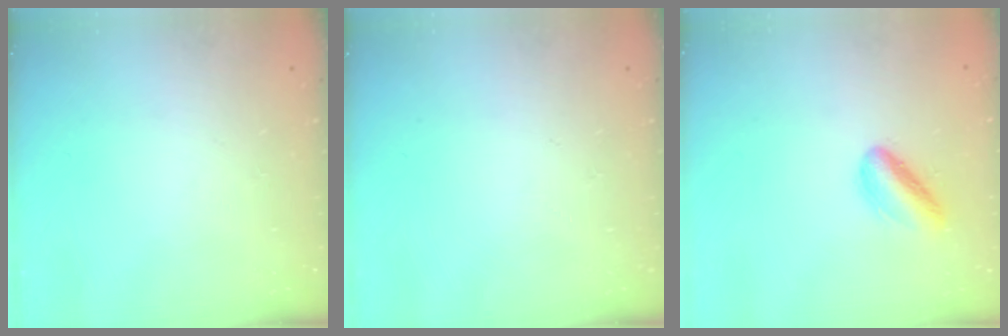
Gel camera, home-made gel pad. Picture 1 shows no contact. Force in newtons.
{"total": 0.0}
{"total": 6.8, "press": 6.7, "slide": 1.2}